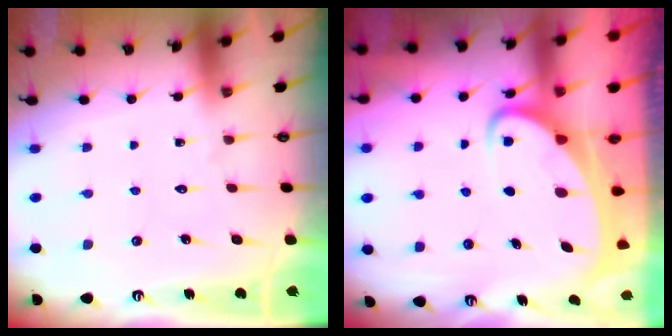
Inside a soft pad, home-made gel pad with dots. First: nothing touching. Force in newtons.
{"total": 4.5, "press": 4.4, "slide": 0.6}